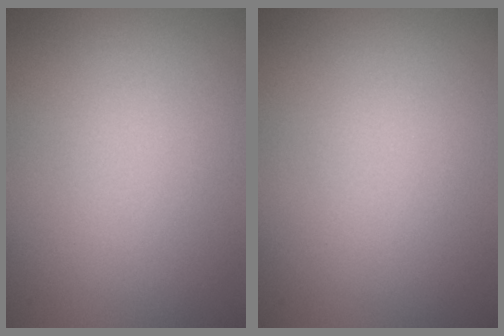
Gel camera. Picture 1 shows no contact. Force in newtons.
{"total": 0.0}